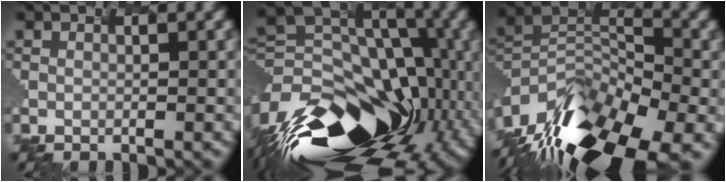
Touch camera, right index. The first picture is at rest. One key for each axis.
{"total": 17.5, "fx": -8.3, "fy": 11.1, "fz": 10.7, "tx": -0.248, "ty": -0.011, "tz": -0.118}
{"total": 14.4, "fx": -10.6, "fy": 5.7, "fz": 7.9, "tx": -0.202, "ty": 0.002, "tz": -0.171}